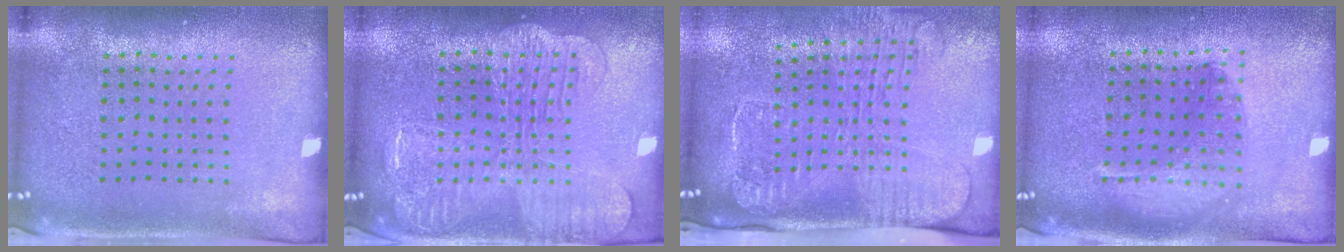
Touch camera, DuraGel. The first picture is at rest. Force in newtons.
{"total": 2.4, "press": 2.3, "slide": 0.5}
{"total": 2.7, "press": 2.1, "slide": 1.7}
{"total": 1.4, "press": 1.4, "slide": 0.4}